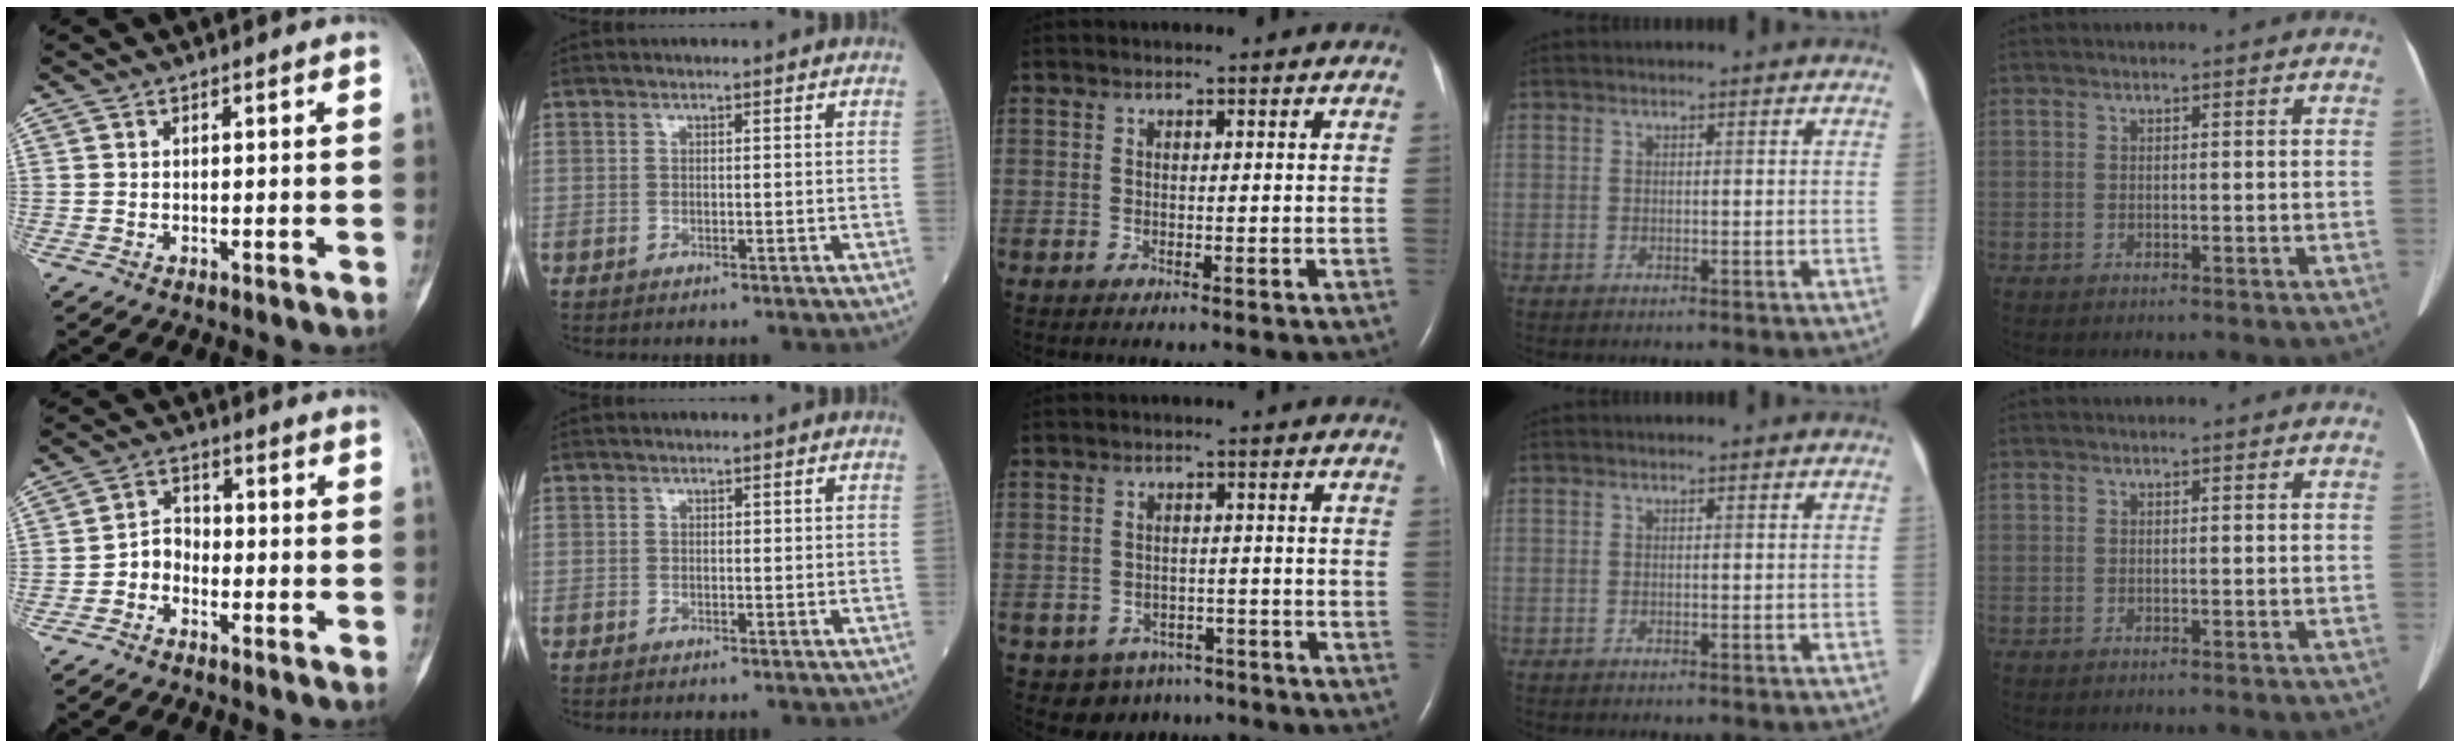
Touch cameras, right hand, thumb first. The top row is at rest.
{"thumb": {"total": 4.0, "force": [-1.9, 3.0, 1.7], "torque": [-0.014, 0.024, -0.046]}, "middle": {"total": 5.4, "force": [-3.7, 3.9, 0.6], "torque": [0.002, 0.014, -0.044]}}